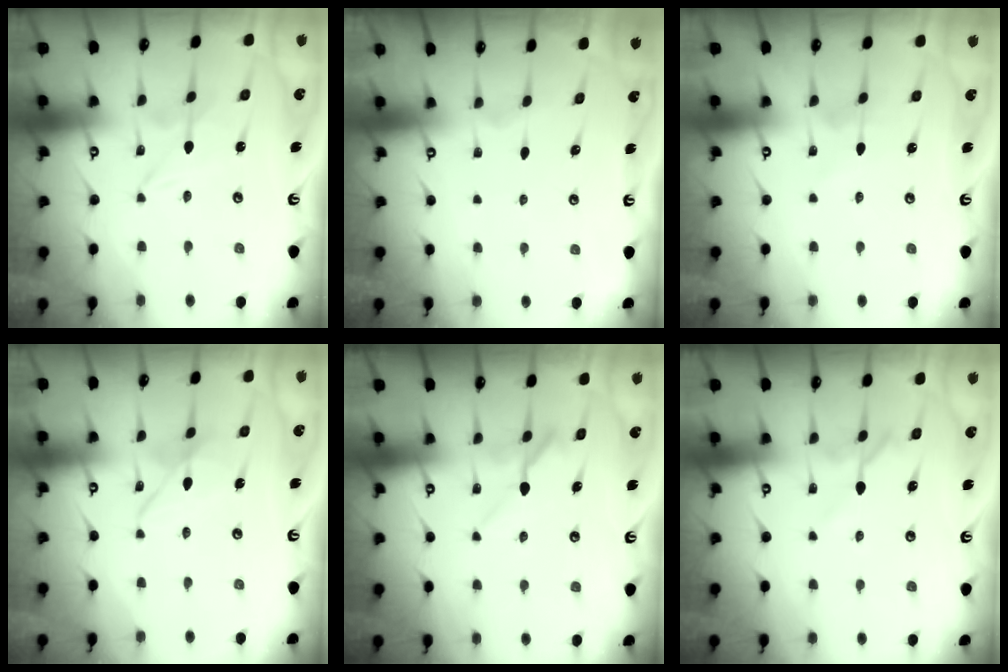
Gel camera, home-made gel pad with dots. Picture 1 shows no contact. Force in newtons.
{"total": 0.0}
{"total": 2.4, "press": 2.4, "slide": 0.2}
{"total": 5.2, "press": 5.2, "slide": 0.5}
{"total": 5.3, "press": 5.2, "slide": 0.9}
{"total": 5.8, "press": 5.8, "slide": 0.7}